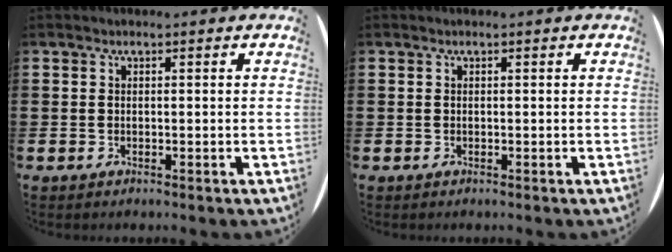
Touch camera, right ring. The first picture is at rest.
{"total": 0.0}